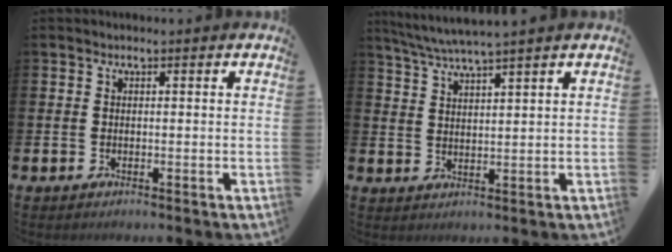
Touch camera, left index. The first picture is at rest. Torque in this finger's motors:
{"motor_torque": [-0.21, -0.52, 0.50, 0.17]}